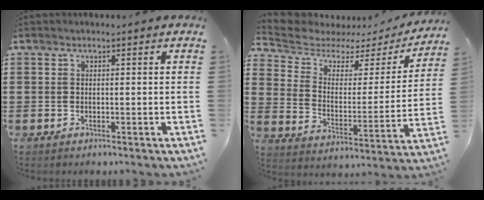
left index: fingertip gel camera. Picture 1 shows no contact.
{"total": 4.4, "force": [3.5, 2.2, 1.6], "torque": [-0.059, -0.023, 0.052]}